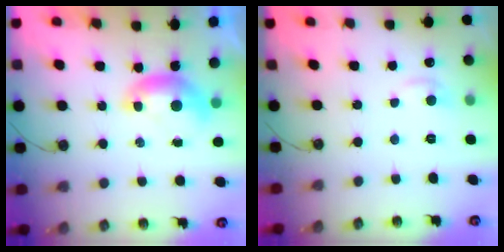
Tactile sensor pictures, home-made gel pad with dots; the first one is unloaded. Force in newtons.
{"total": 1.1, "press": 0.7, "slide": 0.9}